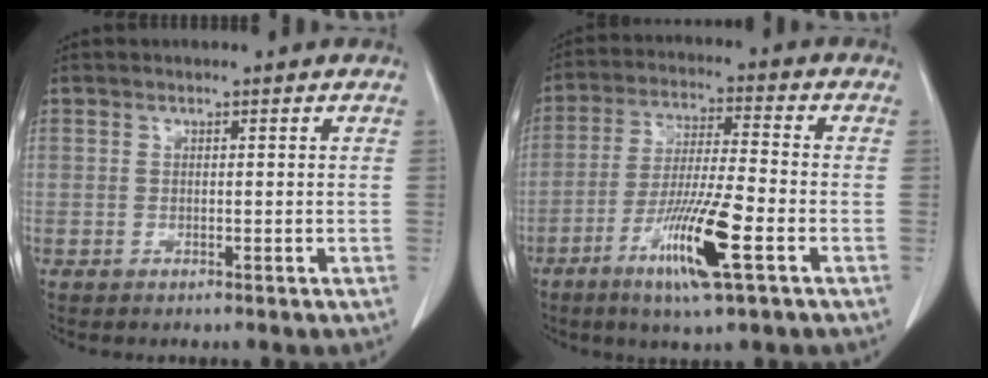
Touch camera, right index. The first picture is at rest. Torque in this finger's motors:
{"motor_torque": [0.92, -0.80, 0.35, 0.08]}